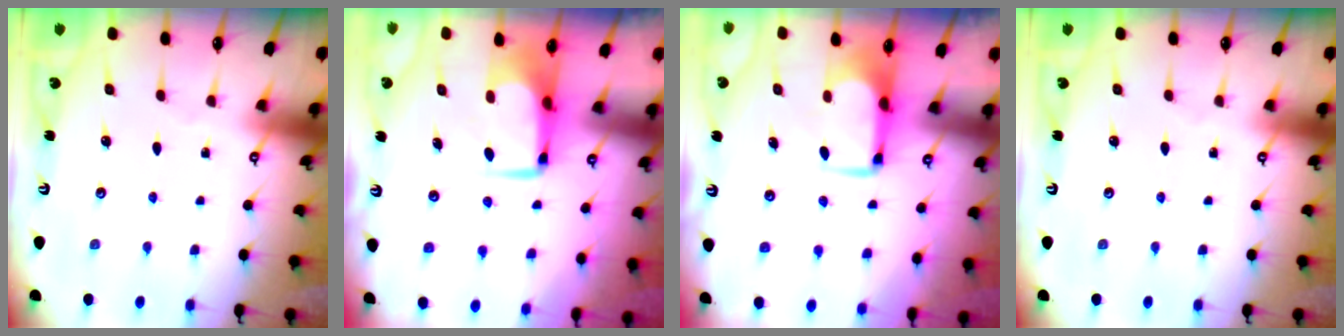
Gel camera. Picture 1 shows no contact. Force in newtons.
{"total": 0.6, "press": 0.4, "slide": 0.4}
{"total": 1.8, "press": 1.8, "slide": 0.5}
{"total": 0.0}